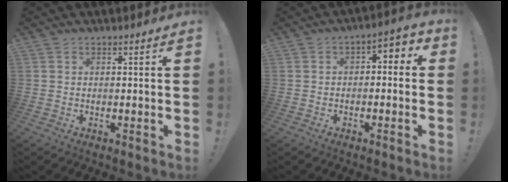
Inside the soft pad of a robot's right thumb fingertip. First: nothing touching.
{"total": 3.8, "force": [-2.2, 2.3, 2.1], "torque": [-0.013, 0.012, -0.045]}